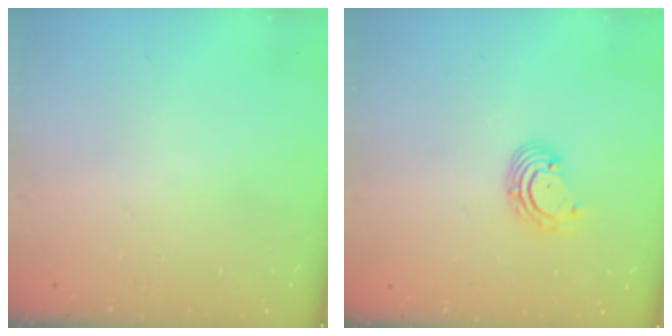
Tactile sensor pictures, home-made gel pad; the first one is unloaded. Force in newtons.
{"total": 2.9, "press": 2.9, "slide": 0.1}